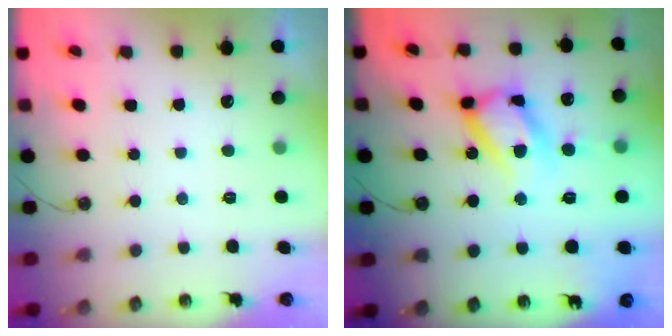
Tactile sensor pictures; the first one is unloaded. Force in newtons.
{"total": 18.3, "press": 18.2, "slide": 1.8}